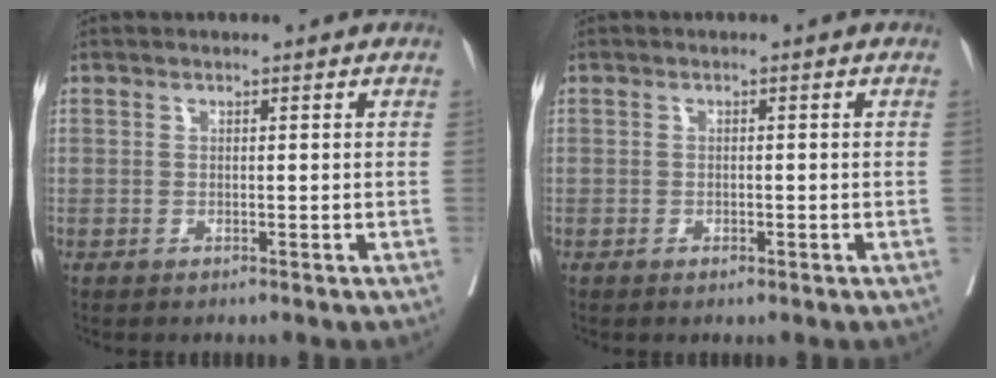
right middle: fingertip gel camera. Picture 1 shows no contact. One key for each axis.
{"total": 0.8, "fx": -0.5, "fy": 0.4, "fz": 0.5, "tx": -0.011, "ty": -0.001, "tz": -0.005}